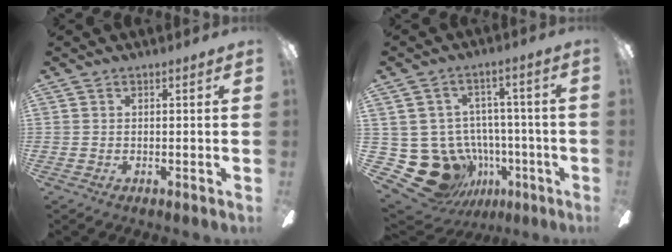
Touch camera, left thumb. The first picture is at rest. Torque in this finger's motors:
{"motor_torque": [0.04, 0.04, -0.27, 0.08, 0.02]}